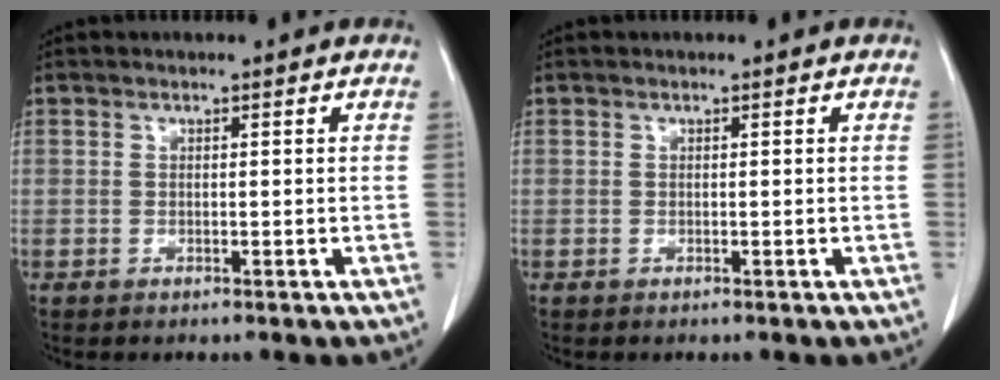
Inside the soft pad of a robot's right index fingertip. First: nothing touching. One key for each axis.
{"total": 0.0}